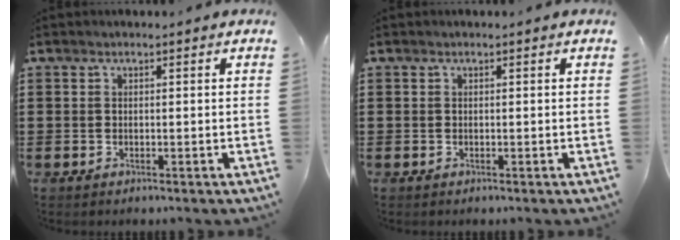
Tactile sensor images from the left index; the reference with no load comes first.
{"total": 0.0}